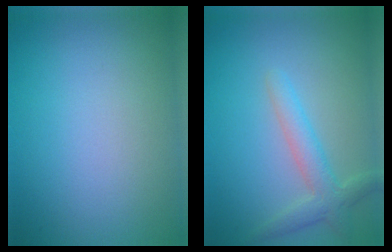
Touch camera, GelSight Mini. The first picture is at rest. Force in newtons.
{"total": 2.8, "press": 2.8, "slide": 0.3}